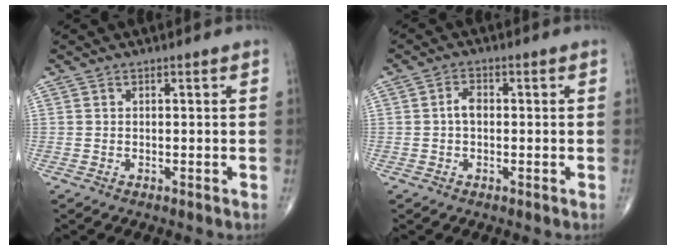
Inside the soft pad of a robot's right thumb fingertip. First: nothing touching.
{"total": 2.6, "force": [-0.1, 1.7, 2.0], "torque": [-0.031, 0.009, -0.007]}